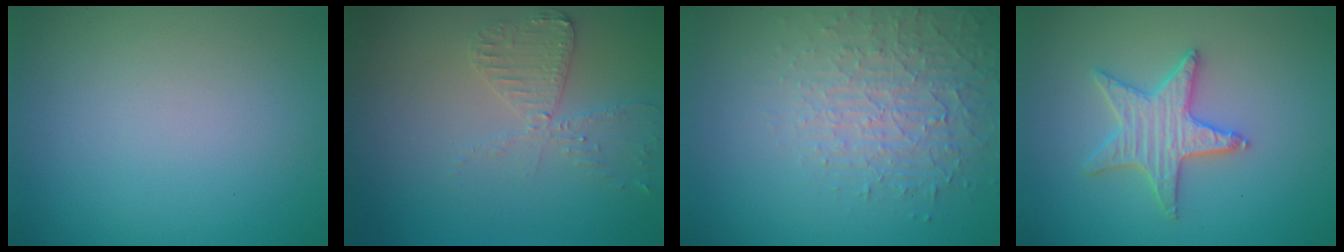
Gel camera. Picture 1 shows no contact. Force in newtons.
{"total": 2.9, "press": 2.8, "slide": 0.6}
{"total": 4.8, "press": 3.5, "slide": 3.3}
{"total": 3.5, "press": 3.4, "slide": 0.9}